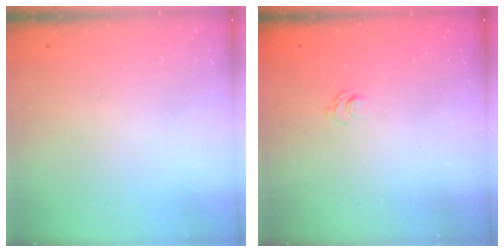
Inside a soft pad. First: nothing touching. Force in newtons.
{"total": 2.3, "press": 1.8, "slide": 1.3}